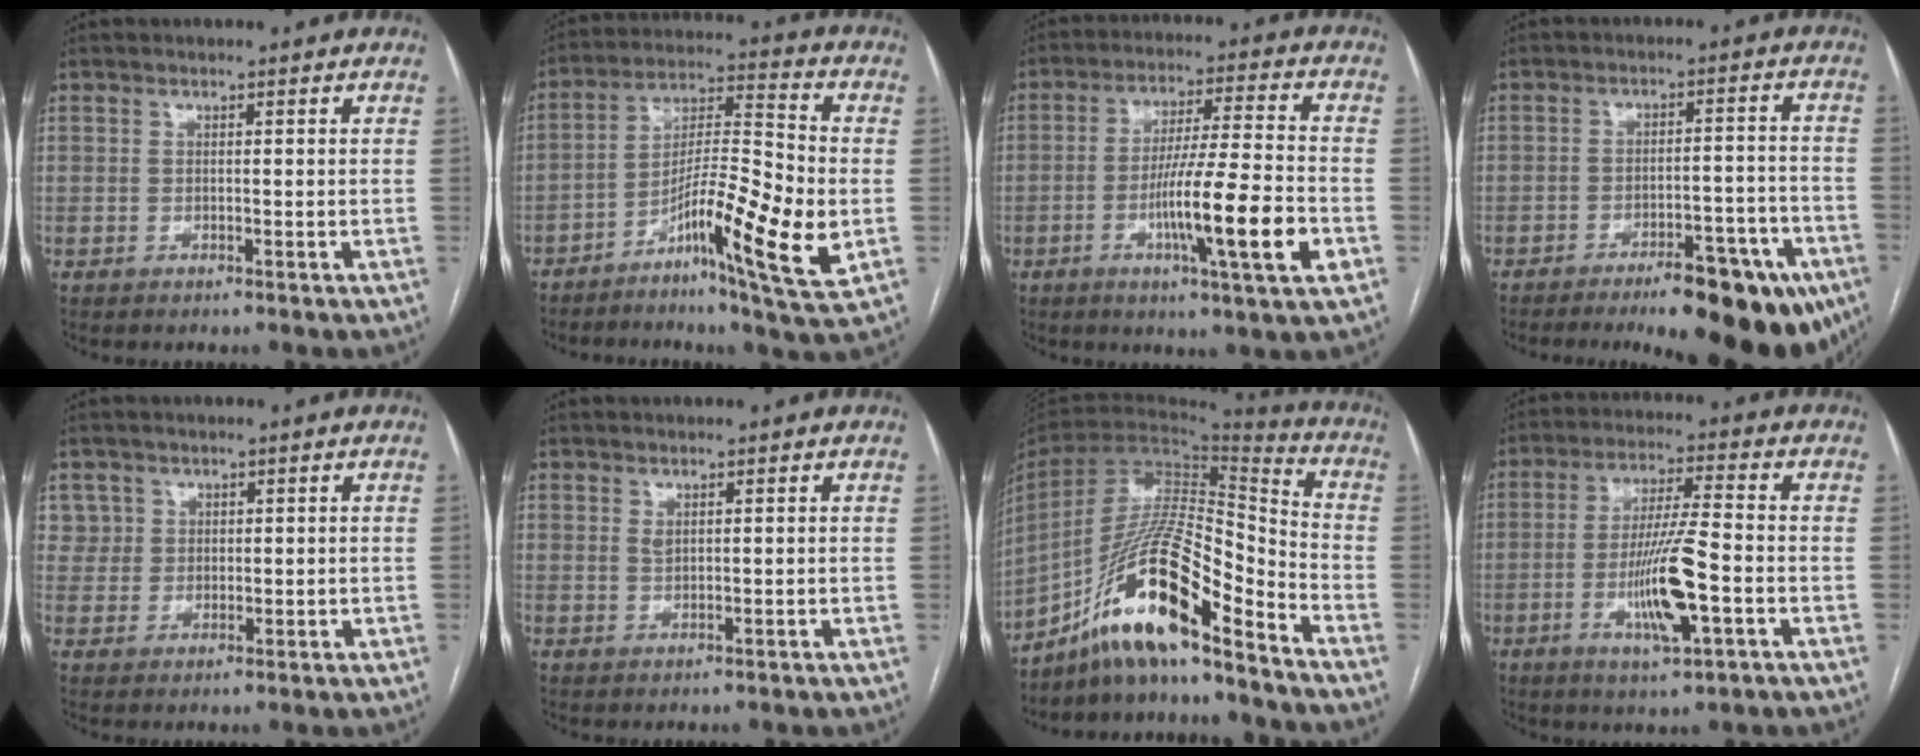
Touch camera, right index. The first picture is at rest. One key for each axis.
{"total": 15.5, "fx": -5.1, "fy": 1.1, "fz": 14.6, "tx": -0.258, "ty": -0.003, "tz": -0.086}
{"total": 14.3, "fx": -4.4, "fy": -0.1, "fz": 13.7, "tx": -0.235, "ty": -0.011, "tz": -0.073}
{"total": 16.1, "fx": -11.1, "fy": 4.6, "fz": 10.7, "tx": -0.072, "ty": 0.027, "tz": -0.152}
{"total": 3.3, "fx": 1.6, "fy": 2.9, "fz": -0.4, "tx": 0.023, "ty": 0.005, "tz": 0.027}
{"total": 0.9, "fx": 0.6, "fy": 0.3, "fz": 0.6, "tx": -0.012, "ty": -0.002, "tz": 0.014}
{"total": 17.0, "fx": -12.3, "fy": 1.8, "fz": 11.7, "tx": -0.223, "ty": 0.012, "tz": -0.221}
{"total": 10.8, "fx": -3.2, "fy": 0.8, "fz": 10.3, "tx": -0.195, "ty": -0.008, "tz": -0.056}